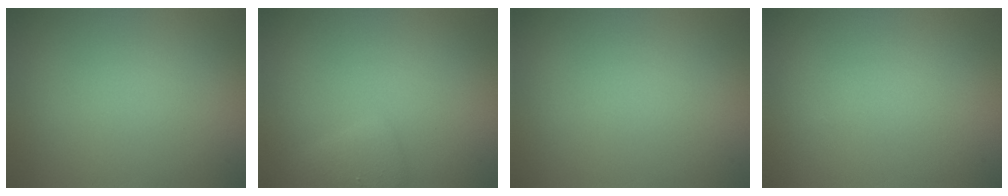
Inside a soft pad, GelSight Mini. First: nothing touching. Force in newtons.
{"total": 1.6, "press": 1.6, "slide": 0.1}
{"total": 0.0}
{"total": 0.0}